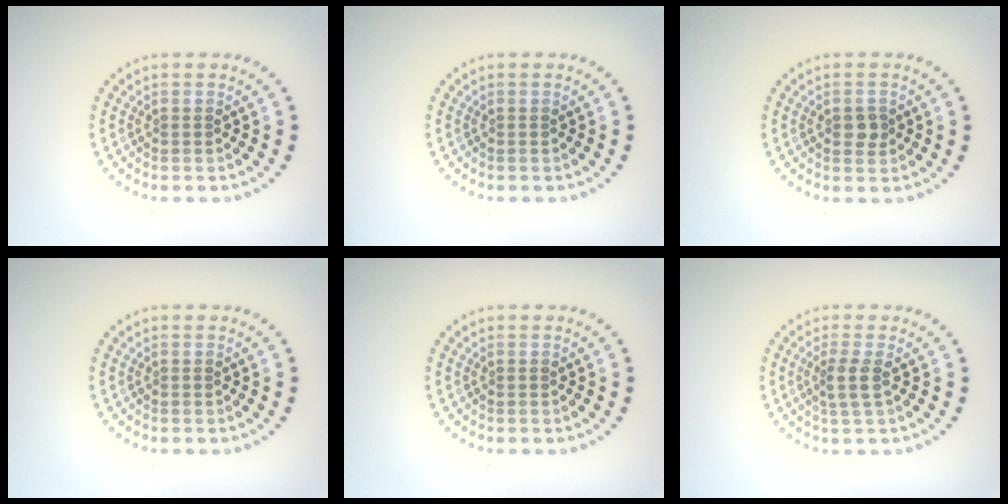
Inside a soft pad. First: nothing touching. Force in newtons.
{"total": 0.0}
{"total": 1.6, "press": 1.6, "slide": 0.1}
{"total": 0.0}
{"total": 0.0}
{"total": 1.9, "press": 1.6, "slide": 1.0}